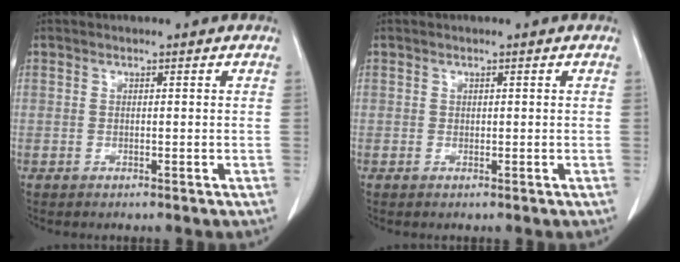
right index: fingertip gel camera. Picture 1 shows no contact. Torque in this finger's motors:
{"motor_torque": [-0.12, 0.09, -0.01, -0.01]}